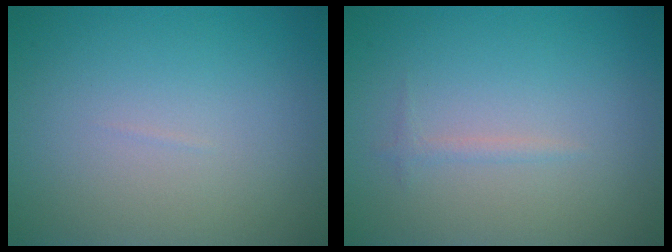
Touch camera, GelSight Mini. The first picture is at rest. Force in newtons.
{"total": 0.7, "press": 0.7, "slide": 0.1}